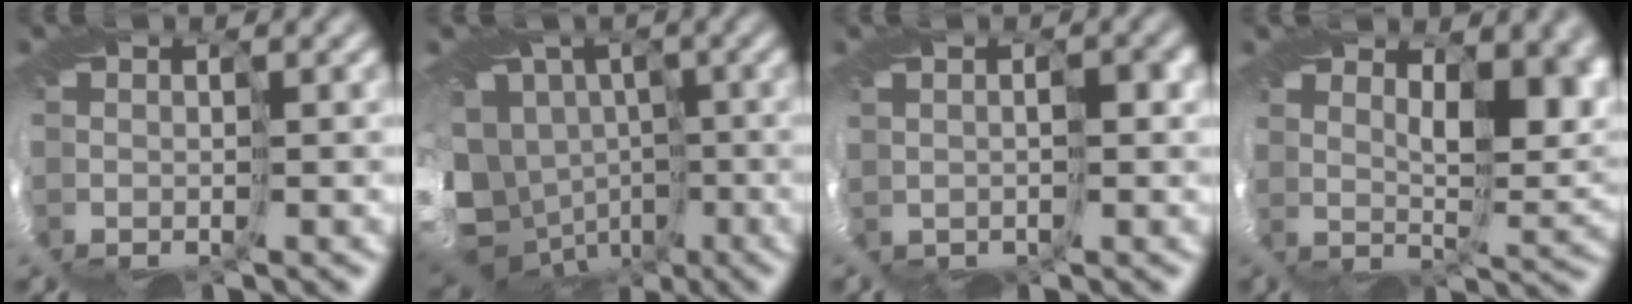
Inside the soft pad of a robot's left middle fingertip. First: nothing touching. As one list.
[{"total": 14.3, "force": [-3.7, 12.1, 6.7], "torque": [-0.163, -0.012, -0.073]}, {"total": 1.4, "force": [0.2, 0.9, 1.0], "torque": [-0.014, 0.014, 0.009]}, {"total": 5.2, "force": [3.0, 1.6, 3.9], "torque": [-0.061, 0.003, 0.050]}]